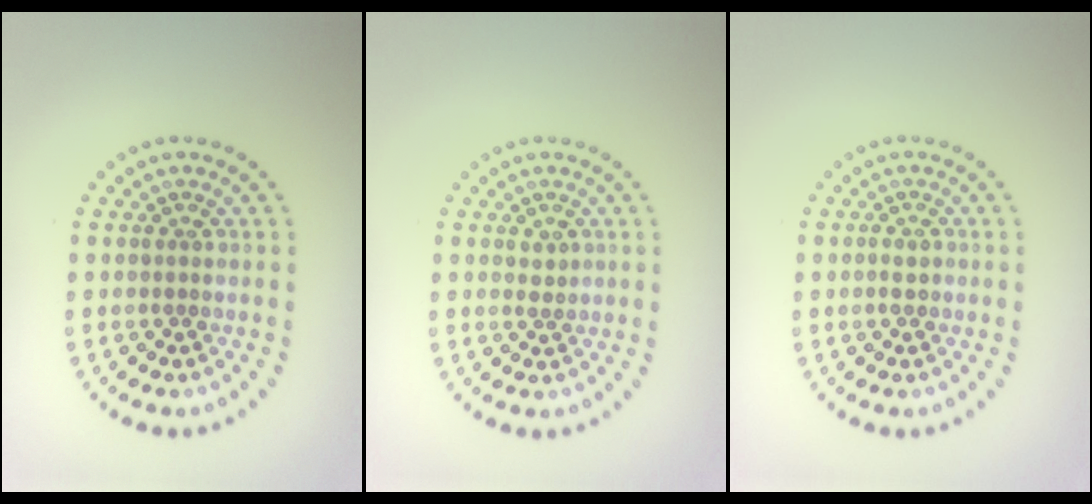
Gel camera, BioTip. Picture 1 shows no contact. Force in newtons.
{"total": 1.0, "press": 1.0, "slide": 0.3}
{"total": 1.1, "press": 1.0, "slide": 0.5}